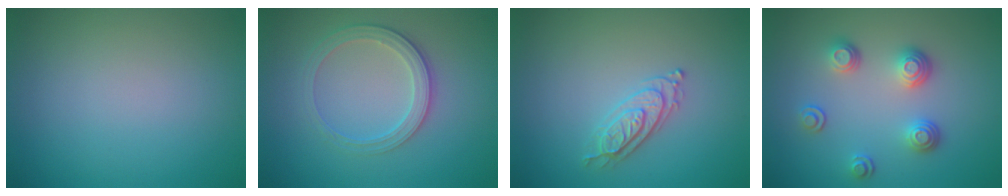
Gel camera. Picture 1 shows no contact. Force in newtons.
{"total": 3.0, "press": 2.6, "slide": 1.4}
{"total": 2.2, "press": 2.2, "slide": 0.4}
{"total": 3.3, "press": 2.7, "slide": 1.9}